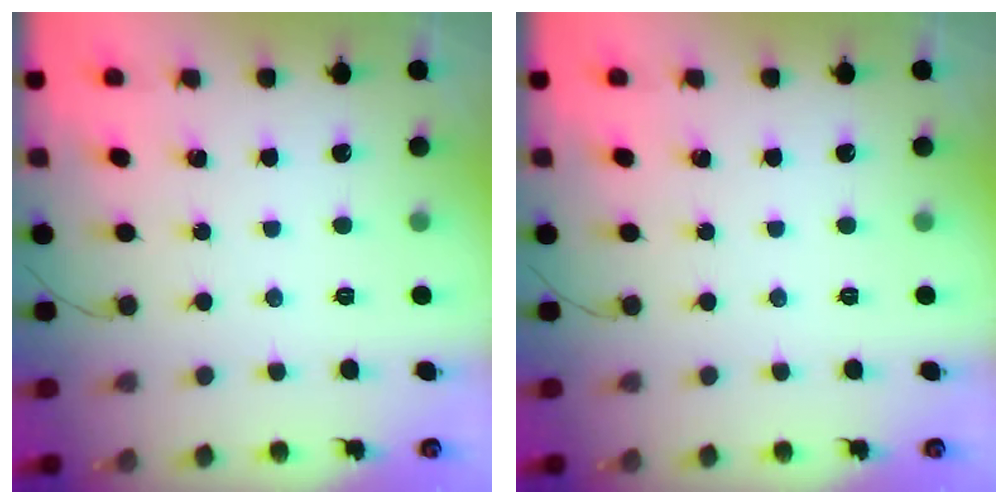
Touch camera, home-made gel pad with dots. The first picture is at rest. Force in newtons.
{"total": 0.0}